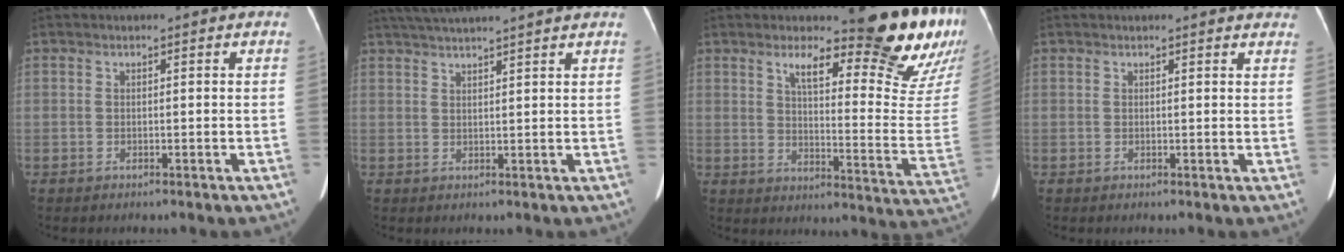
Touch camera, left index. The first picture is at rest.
{"total": 11.8, "force": [10.5, -0.6, 5.4], "torque": [-0.093, 0.036, 0.145]}
{"total": 21.4, "force": [17.0, 2.2, 12.9], "torque": [-0.163, -0.088, 0.207]}
{"total": 7.6, "force": [7.1, 1.4, 2.4], "torque": [-0.016, 0.005, 0.062]}